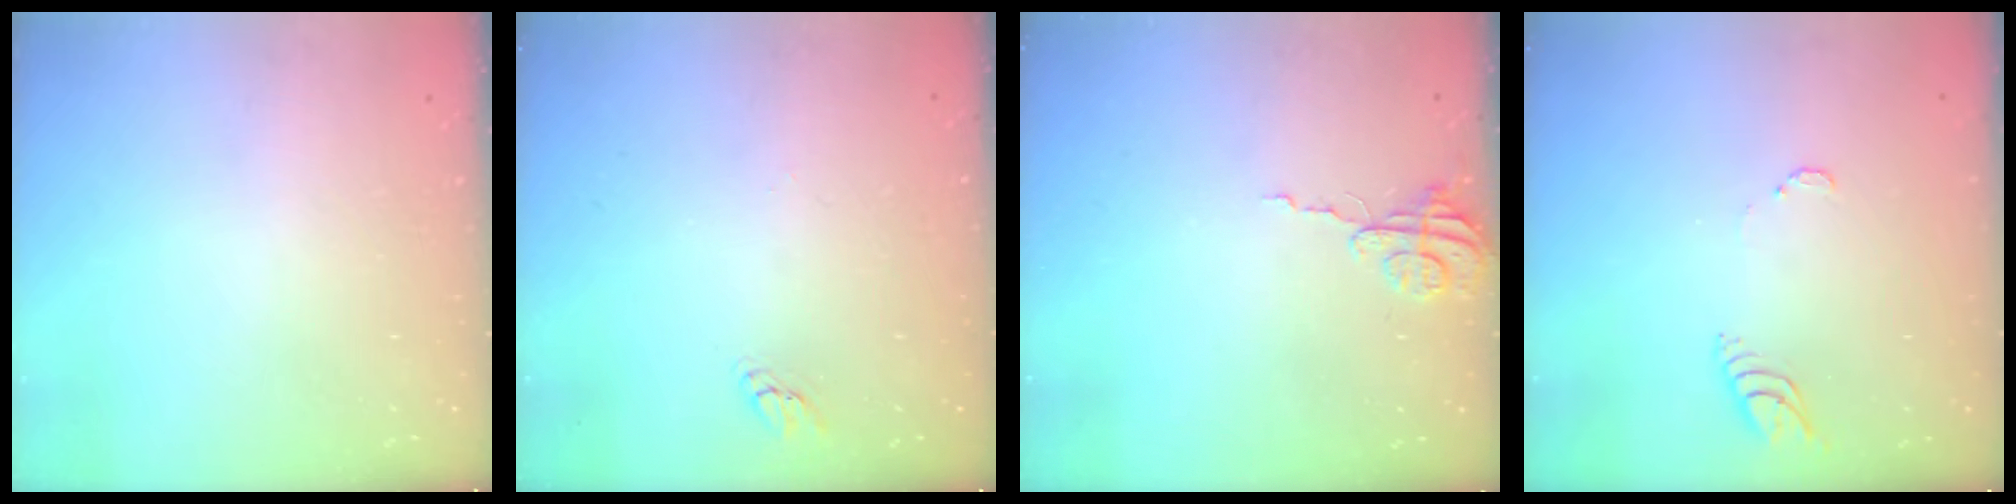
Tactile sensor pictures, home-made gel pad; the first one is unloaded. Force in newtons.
{"total": 1.9, "press": 1.9, "slide": 0.2}
{"total": 3.8, "press": 3.8, "slide": 0.4}
{"total": 3.9, "press": 3.9, "slide": 0.3}